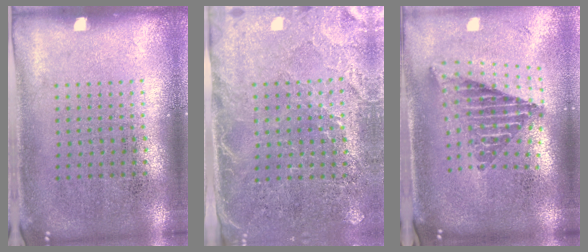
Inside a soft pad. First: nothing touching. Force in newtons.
{"total": 3.1, "press": 2.8, "slide": 1.3}
{"total": 2.4, "press": 1.6, "slide": 1.8}